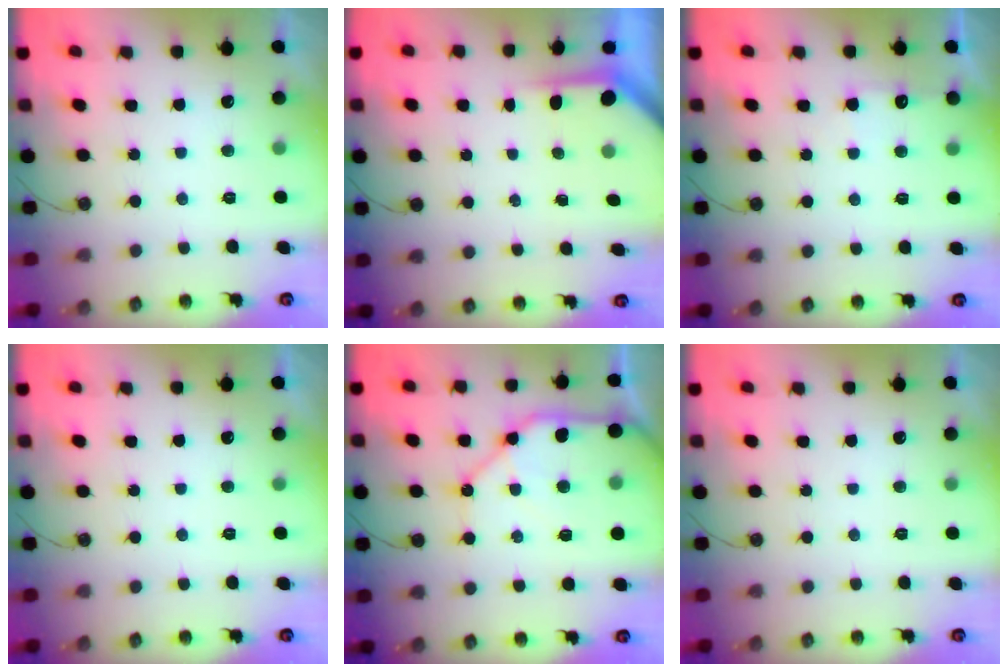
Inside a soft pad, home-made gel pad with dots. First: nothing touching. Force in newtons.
{"total": 3.7, "press": 3.7, "slide": 0.4}
{"total": 6.2, "press": 6.1, "slide": 0.9}
{"total": 0.0}
{"total": 17.9, "press": 17.8, "slide": 2.5}
{"total": 0.0}